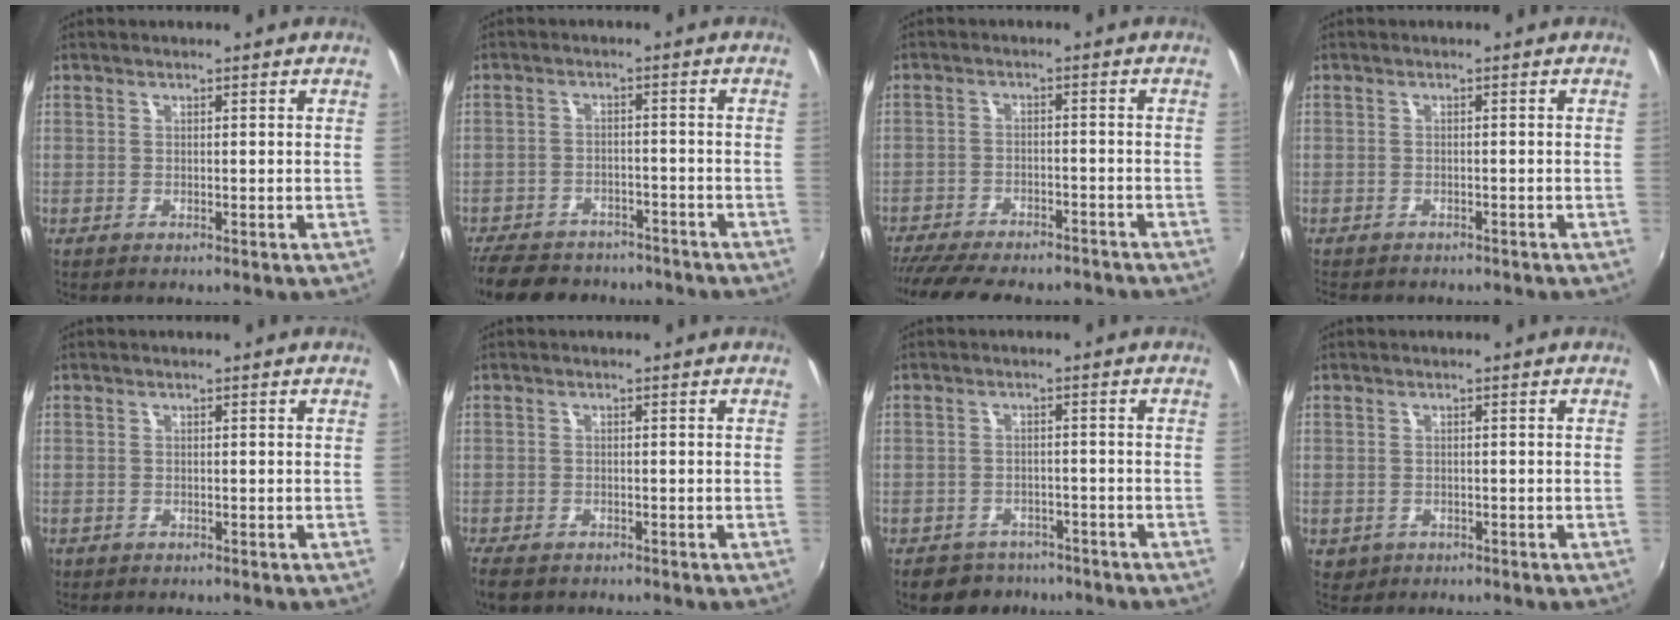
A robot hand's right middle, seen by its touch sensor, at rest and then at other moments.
{"total": 17.0, "force": [-14.0, 7.4, 6.3], "torque": [-0.158, 0.003, -0.201]}
{"total": 17.3, "force": [-14.7, 4.9, 7.6], "torque": [-0.164, -0.034, -0.213]}
{"total": 4.0, "force": [-3.5, 1.3, 1.3], "torque": [-0.035, -0.018, -0.053]}
{"total": 0.7, "force": [-0.4, 0.6, 0.1], "torque": [-0.003, -0.003, -0.006]}
{"total": 4.4, "force": [-3.3, 2.0, 2.2], "torque": [-0.055, -0.019, -0.060]}
{"total": 6.9, "force": [-5.4, 4.1, 1.5], "torque": [-0.043, 0.005, -0.077]}
{"total": 2.4, "force": [-0.7, 2.1, 0.9], "torque": [-0.022, -0.004, -0.005]}